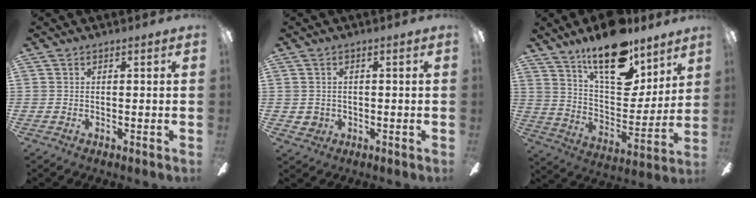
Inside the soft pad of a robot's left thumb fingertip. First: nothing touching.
{"total": 2.1, "force": [-0.2, 2.0, 0.5], "torque": [-0.010, 0.003, -0.005]}
{"total": 19.4, "force": [14.2, 8.0, 10.6], "torque": [-0.171, -0.089, 0.245]}